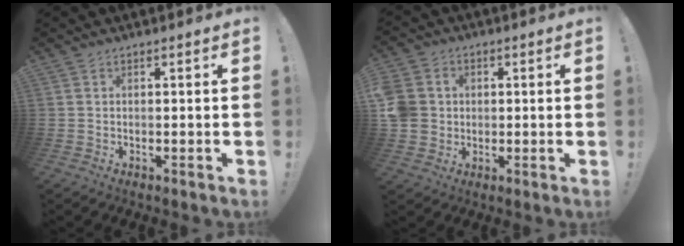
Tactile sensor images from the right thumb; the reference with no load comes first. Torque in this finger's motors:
{"motor_torque": [1.36, 1.53, 0.36, -0.03, 0.13]}